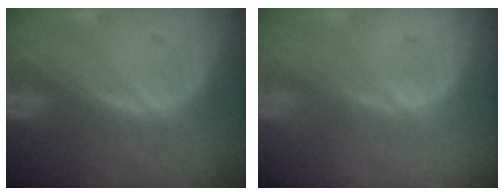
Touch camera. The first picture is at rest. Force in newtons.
{"total": 0.6, "press": 0.1, "slide": 0.6}